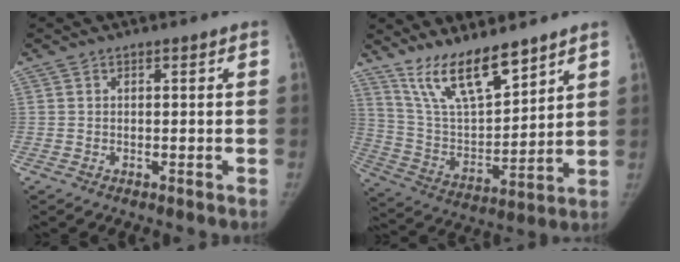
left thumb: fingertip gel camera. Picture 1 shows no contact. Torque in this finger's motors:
{"motor_torque": [0.48, 0.45, 0.94, -1.84, 0.11]}